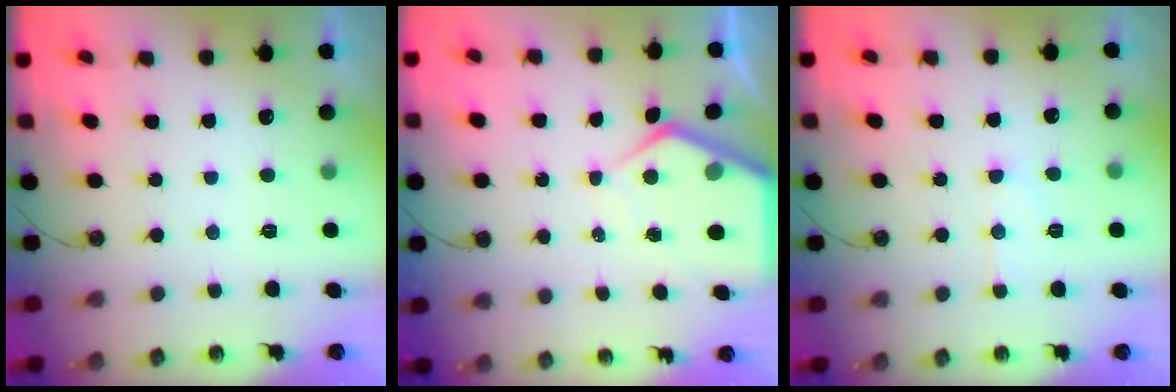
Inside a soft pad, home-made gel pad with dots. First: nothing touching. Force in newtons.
{"total": 6.9, "press": 6.8, "slide": 0.6}
{"total": 7.3, "press": 7.3, "slide": 0.6}